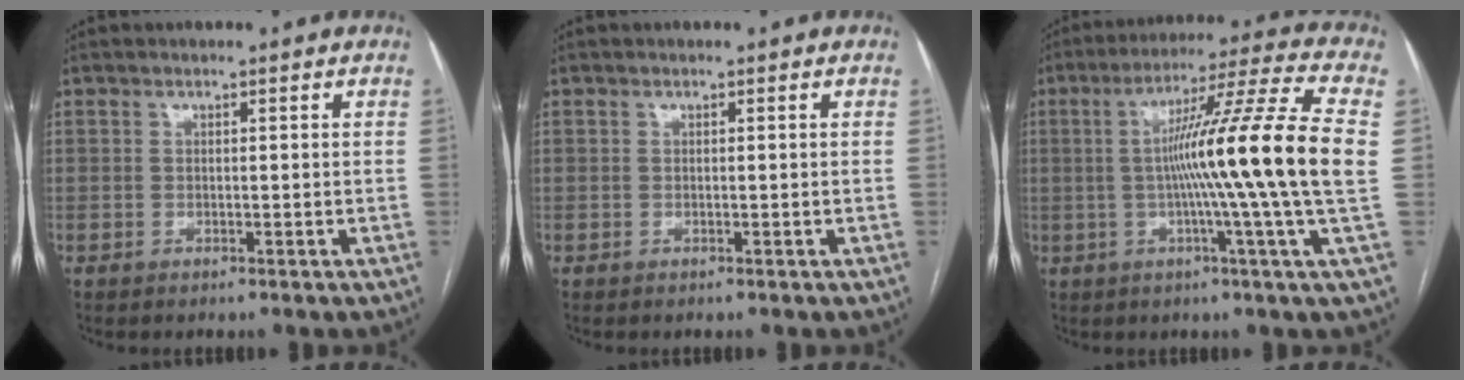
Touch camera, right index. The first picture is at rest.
{"total": 0.0}
{"total": 18.9, "force": [0.0, -3.0, 18.6], "torque": [-0.286, -0.007, -0.020]}